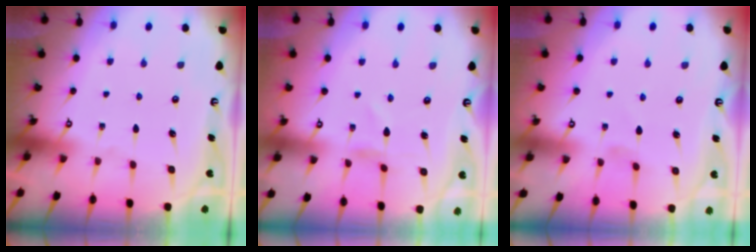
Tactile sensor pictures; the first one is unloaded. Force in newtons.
{"total": 0.0}
{"total": 0.0}